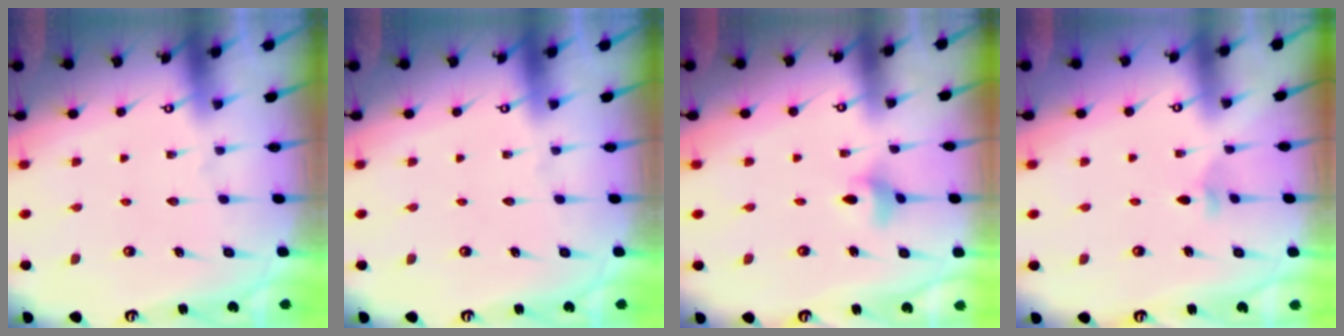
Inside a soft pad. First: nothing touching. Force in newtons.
{"total": 0.0}
{"total": 2.8, "press": 2.8, "slide": 0.3}
{"total": 2.7, "press": 2.6, "slide": 0.7}